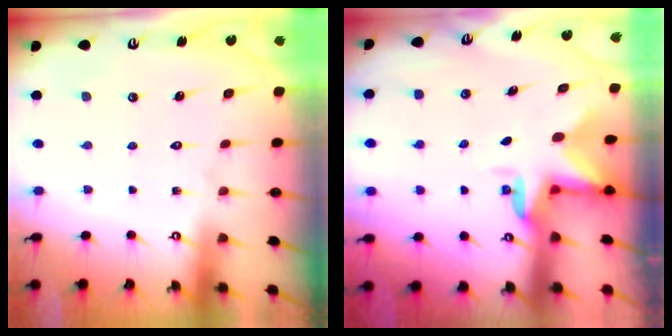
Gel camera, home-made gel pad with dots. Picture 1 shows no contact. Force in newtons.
{"total": 3.0, "press": 3.0, "slide": 0.4}